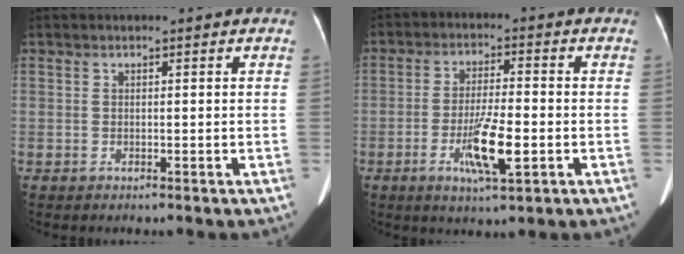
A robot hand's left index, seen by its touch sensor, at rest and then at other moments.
{"total": 8.1, "force": [-2.8, 1.2, 7.5], "torque": [-0.144, -0.014, -0.047]}